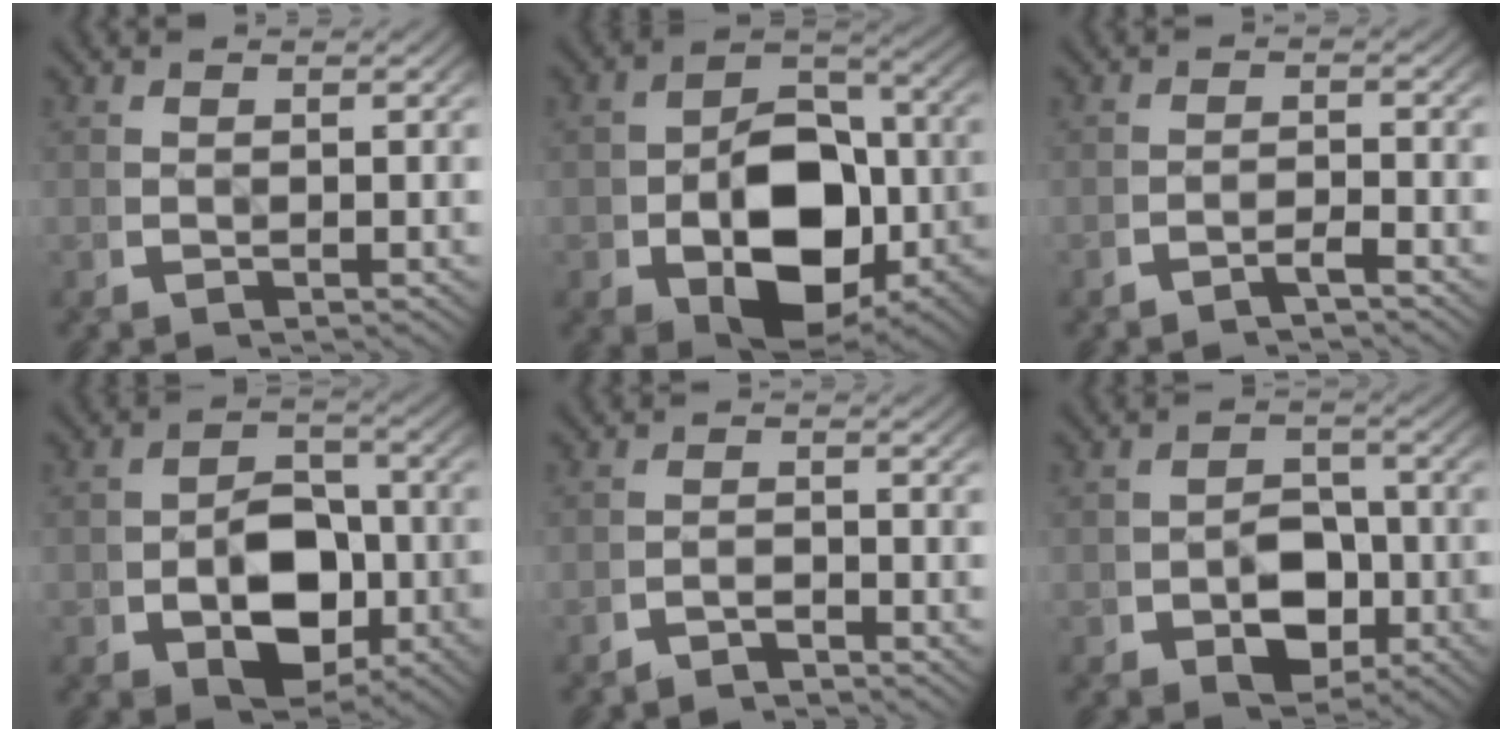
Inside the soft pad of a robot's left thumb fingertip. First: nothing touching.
{"total": 14.0, "force": [-2.4, 9.1, 10.4], "torque": [-0.180, -0.055, -0.013]}
{"total": 1.7, "force": [-1.6, 0.0, 0.6], "torque": [-0.007, 0.000, -0.035]}
{"total": 9.0, "force": [-1.6, 6.2, 6.3], "torque": [-0.108, -0.034, -0.012]}
{"total": 2.0, "force": [-1.9, 0.3, 0.2], "torque": [0.000, -0.004, -0.037]}
{"total": 5.9, "force": [-1.5, 4.4, 3.7], "torque": [-0.056, -0.025, -0.014]}